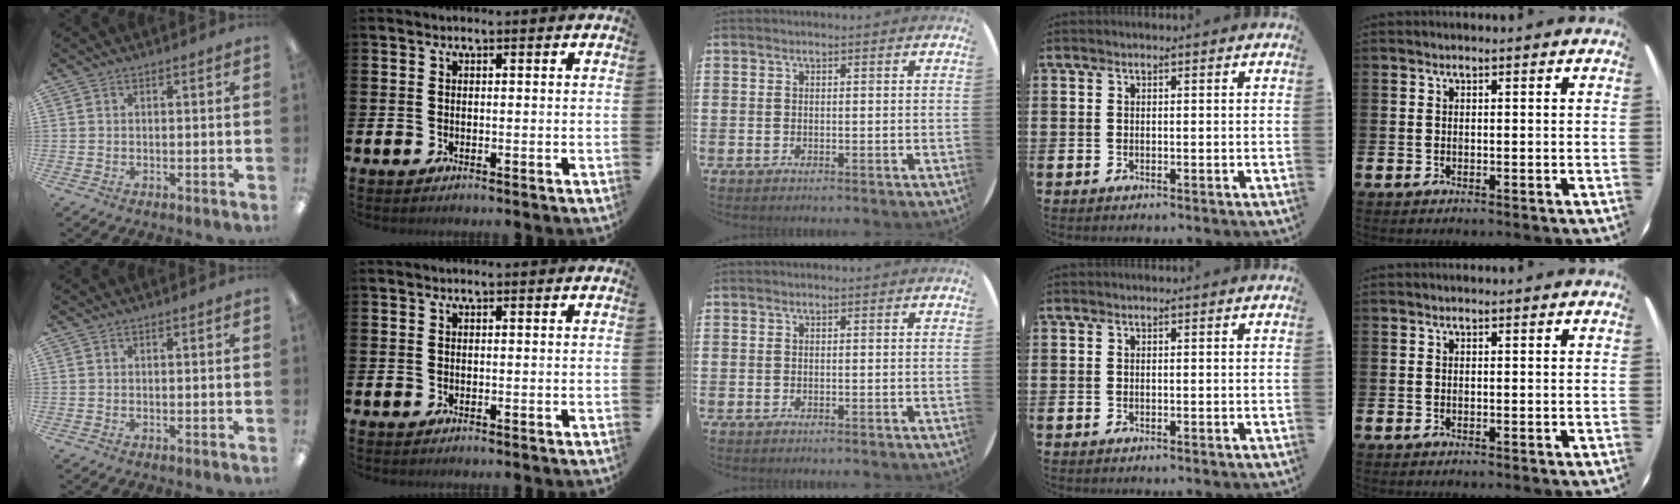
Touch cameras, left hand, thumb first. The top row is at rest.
{}